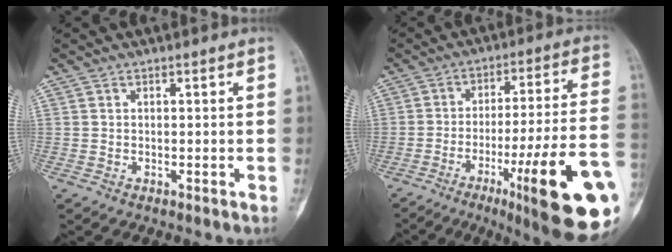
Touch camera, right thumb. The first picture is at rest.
{"total": 24.0, "force": [-9.1, 2.9, 22.0], "torque": [-0.269, 0.025, -0.128]}